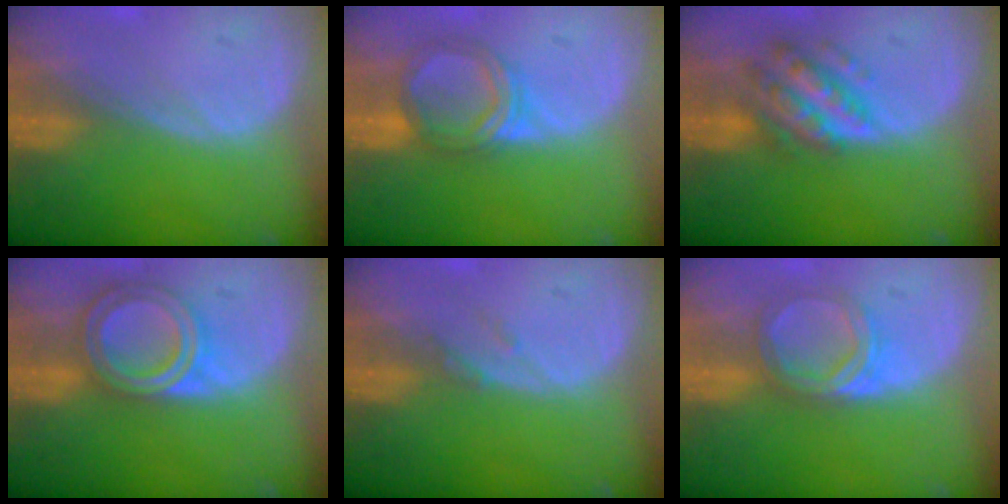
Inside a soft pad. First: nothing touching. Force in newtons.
{"total": 5.4, "press": 5.1, "slide": 1.7}
{"total": 6.7, "press": 6.6, "slide": 0.3}
{"total": 6.9, "press": 6.1, "slide": 3.1}
{"total": 1.0, "press": 1.0, "slide": 0.2}
{"total": 5.2, "press": 4.6, "slide": 2.5}